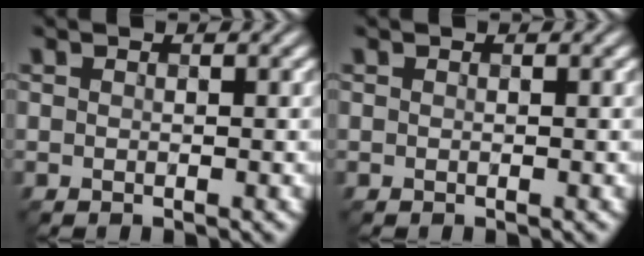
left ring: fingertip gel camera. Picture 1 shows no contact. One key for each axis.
{"total": 0.0}